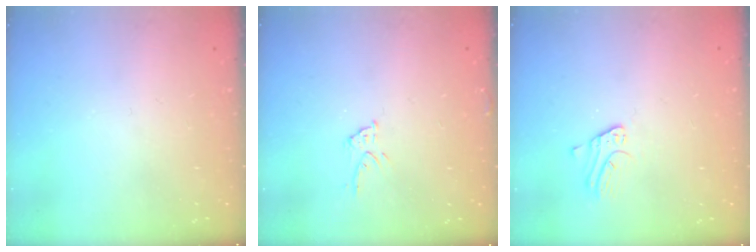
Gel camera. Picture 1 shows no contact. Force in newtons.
{"total": 5.4, "press": 5.4, "slide": 0.3}
{"total": 3.0, "press": 3.0, "slide": 0.3}